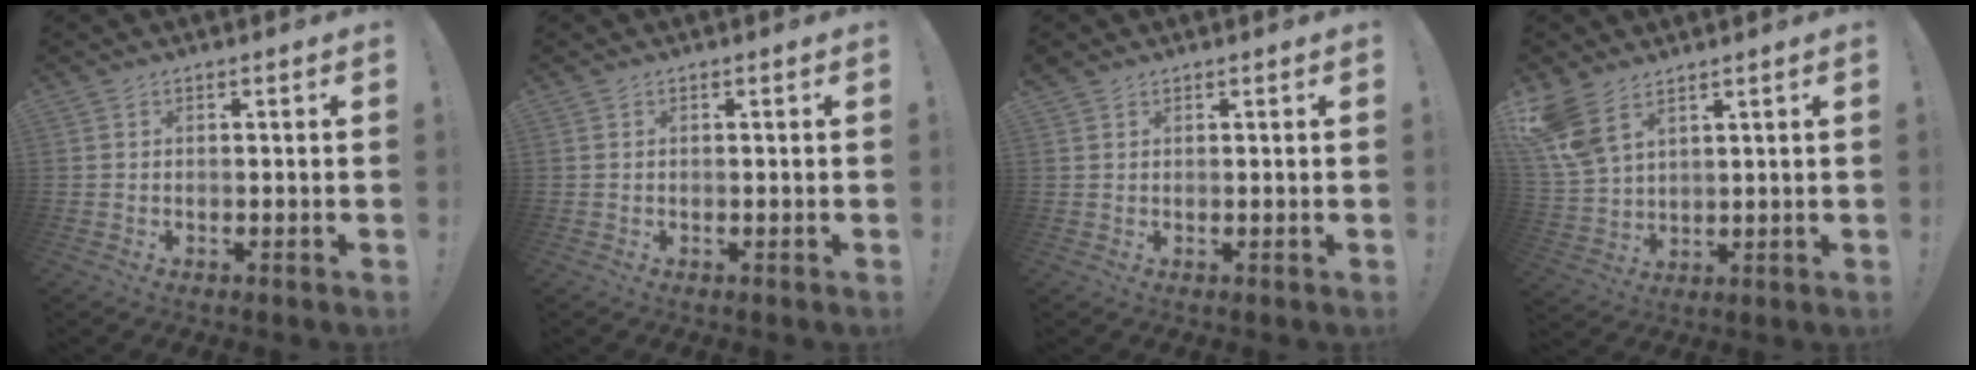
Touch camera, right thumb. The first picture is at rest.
{"total": 0.0}
{"total": 0.7, "force": [0.7, 0.3, 0.2], "torque": [0.005, -0.004, 0.012]}
{"total": 9.9, "force": [6.5, 5.1, 5.4], "torque": [-0.111, -0.029, 0.131]}